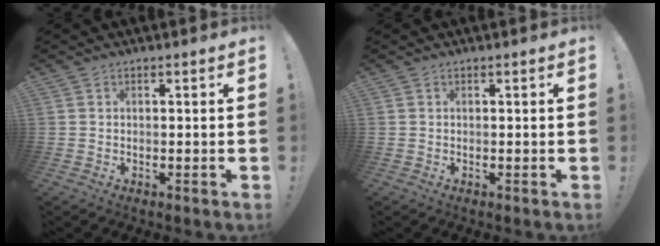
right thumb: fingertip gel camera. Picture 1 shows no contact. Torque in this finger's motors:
{"motor_torque": [0.00, 0.00, 0.00, 0.00, 0.02]}